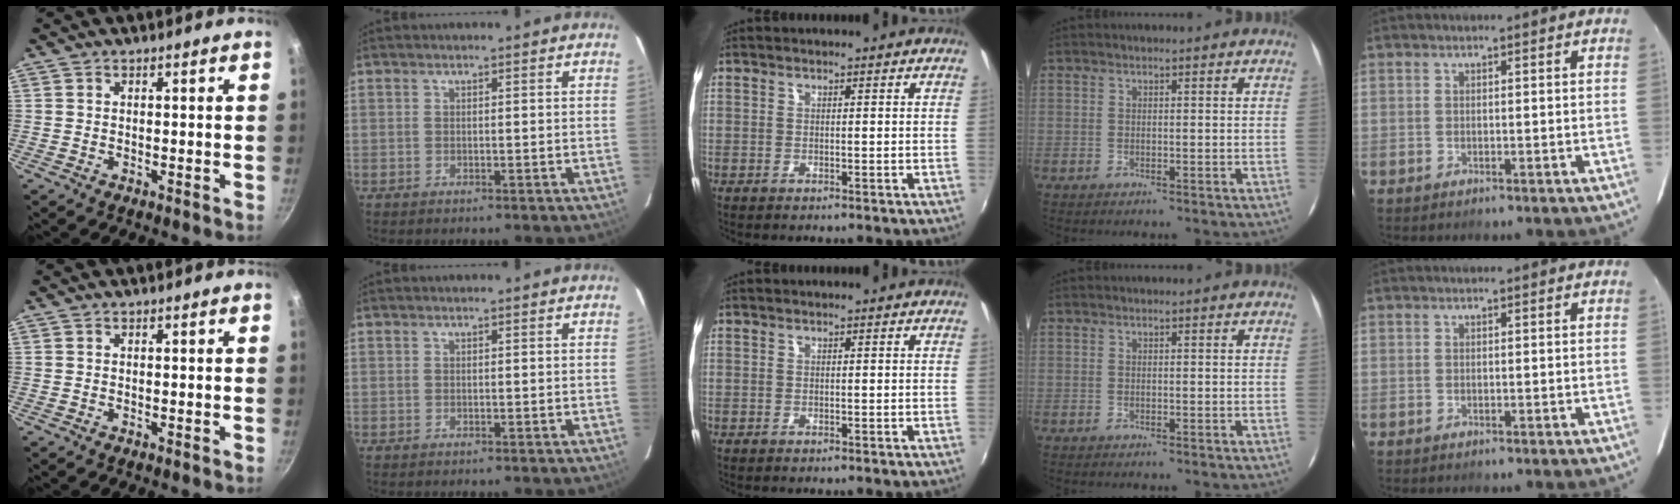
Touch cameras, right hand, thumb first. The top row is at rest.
{}